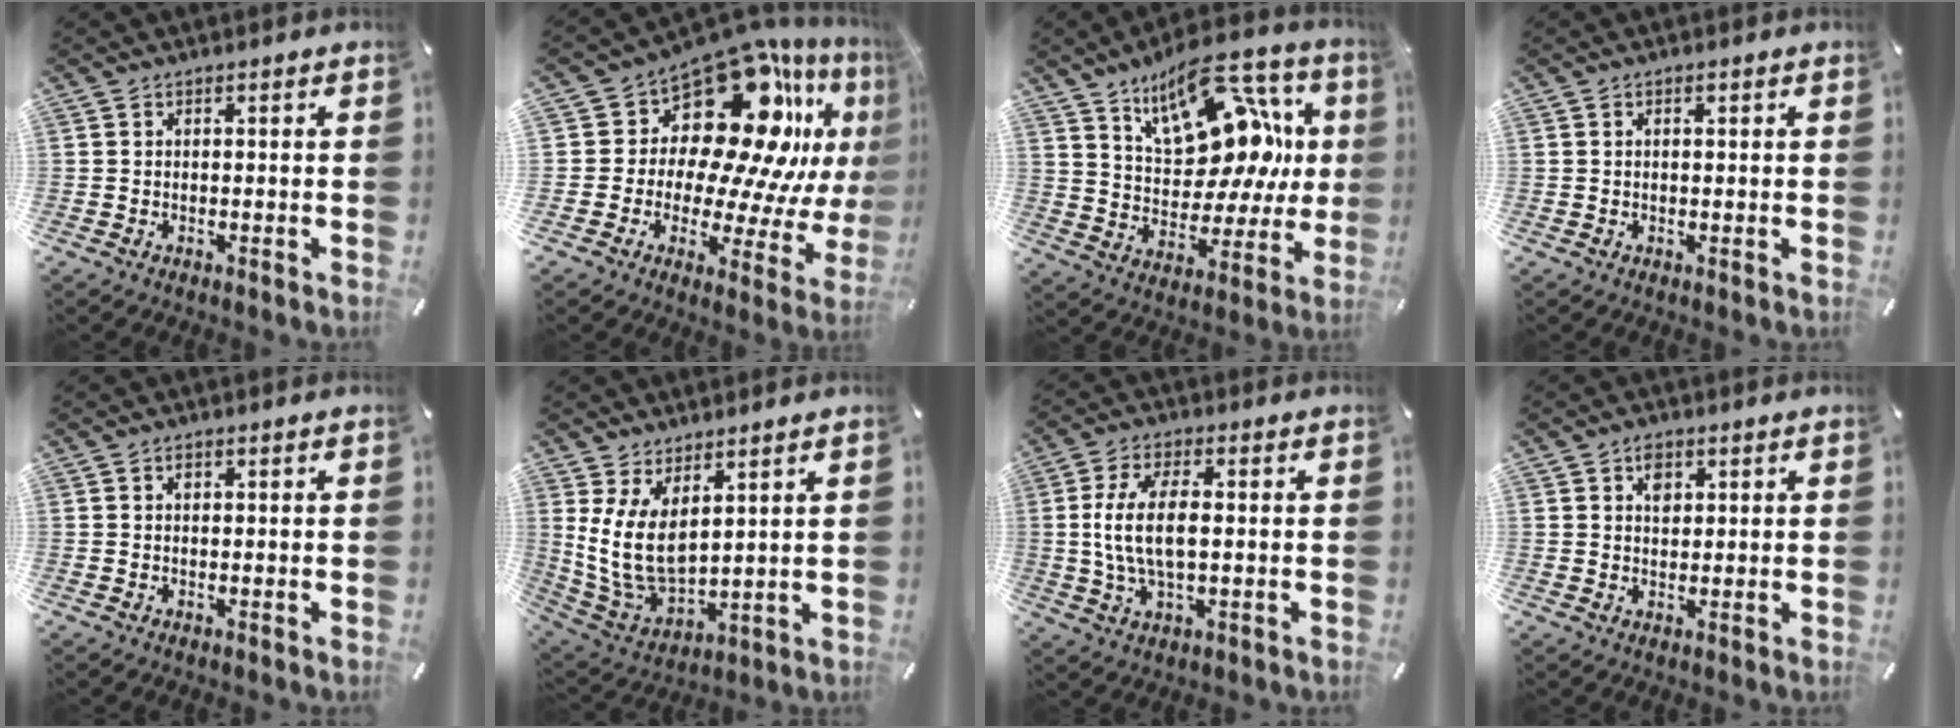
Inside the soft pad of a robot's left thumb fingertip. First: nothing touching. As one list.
[{"total": 23.4, "force": [11.3, 14.1, 14.9], "torque": [-0.219, -0.105, 0.202]}, {"total": 20.9, "force": [10.2, 12.2, 13.5], "torque": [-0.187, -0.068, 0.177]}, {"total": 1.0, "force": [0.2, 0.5, 0.8], "torque": [-0.009, 0.000, 0.001]}, {"total": 0.8, "force": [0.2, 0.6, 0.5], "torque": [-0.011, 0.002, 0.004]}, {"total": 10.8, "force": [3.9, 6.3, 7.8], "torque": [-0.184, -0.027, 0.076]}, {"total": 11.0, "force": [0.6, 5.0, 9.7], "torque": [-0.207, 0.000, 0.007]}, {"total": 3.2, "force": [1.2, 2.4, 1.8], "torque": [-0.016, -0.004, 0.016]}]